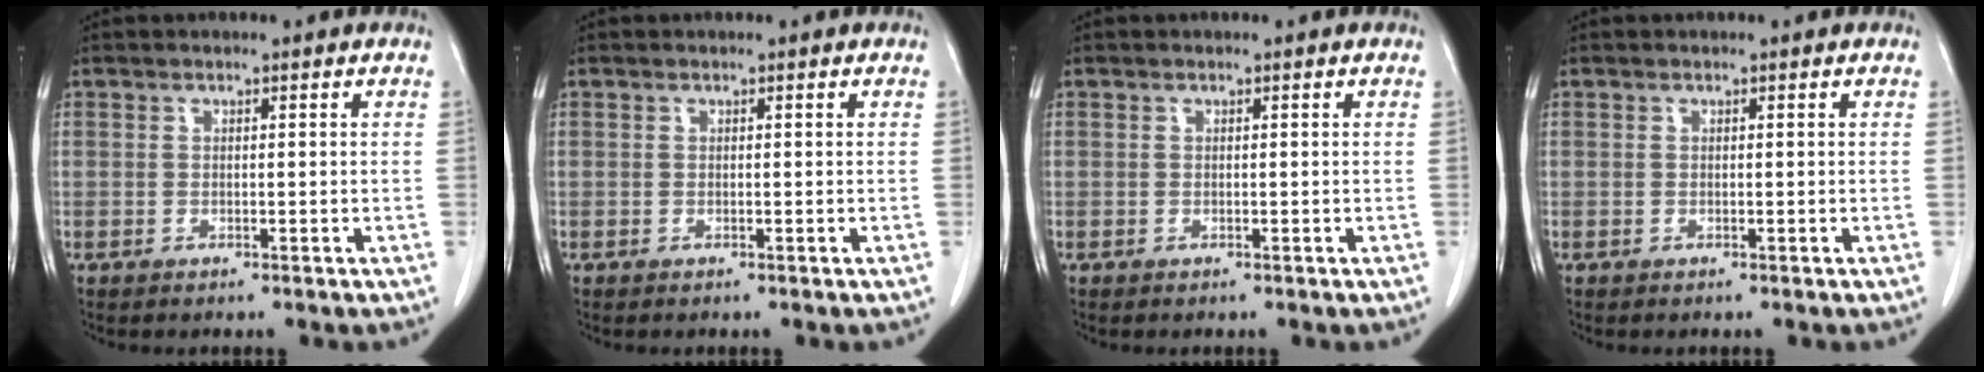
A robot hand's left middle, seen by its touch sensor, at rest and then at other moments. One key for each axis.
{"total": 0.0}
{"total": 0.0}
{"total": 0.0}